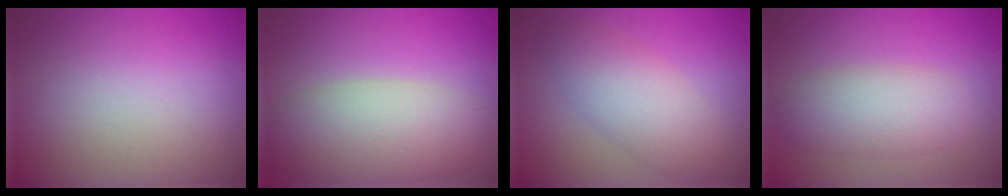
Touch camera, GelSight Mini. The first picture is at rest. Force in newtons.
{"total": 6.6, "press": 6.6, "slide": 0.3}
{"total": 4.7, "press": 4.7, "slide": 0.0}
{"total": 4.4, "press": 4.4, "slide": 0.1}